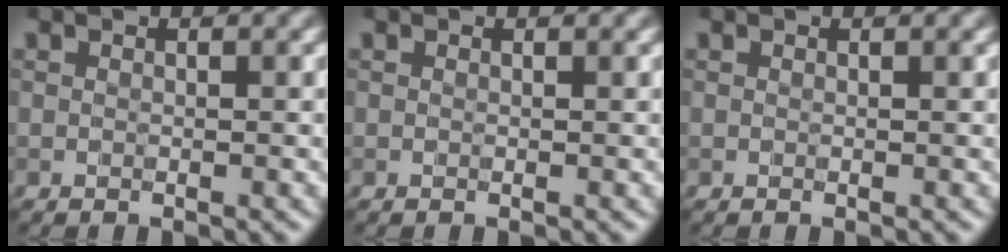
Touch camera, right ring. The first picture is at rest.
{"total": 0.0}
{"total": 0.0}